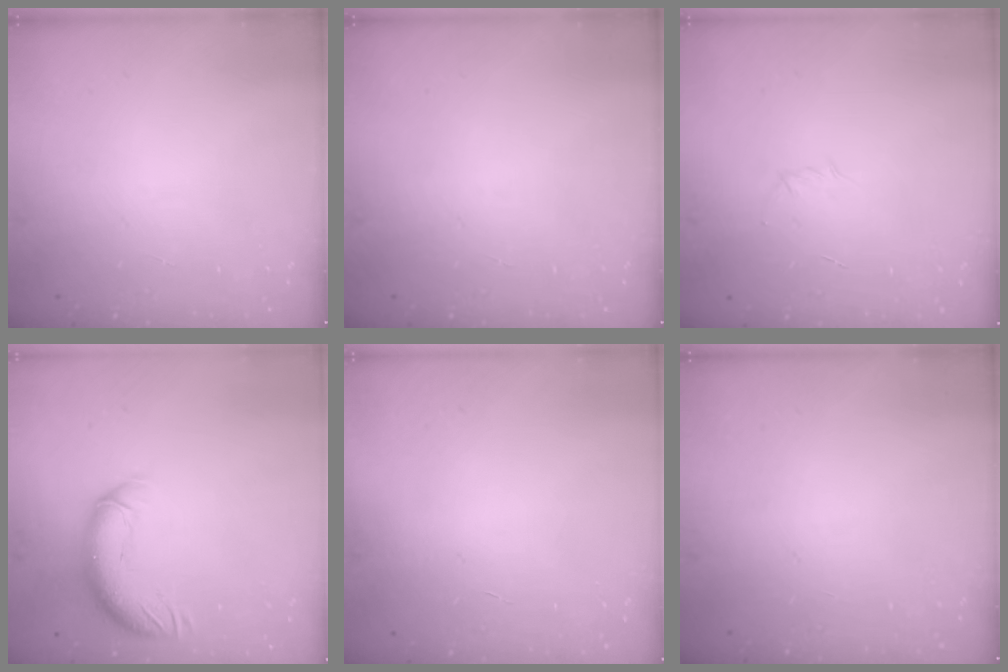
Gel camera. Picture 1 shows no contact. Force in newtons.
{"total": 0.0}
{"total": 2.9, "press": 2.8, "slide": 0.8}
{"total": 11.7, "press": 11.5, "slide": 2.1}
{"total": 0.6, "press": 0.6, "slide": 0.2}
{"total": 0.0}